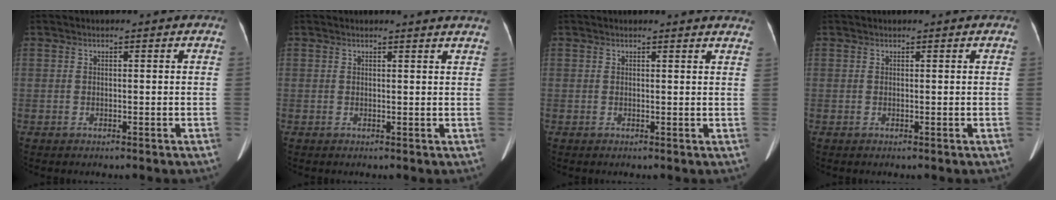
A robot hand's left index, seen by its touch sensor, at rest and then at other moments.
{"total": 3.4, "force": [3.2, -0.4, 0.9], "torque": [-0.016, -0.008, 0.021]}
{"total": 4.2, "force": [4.2, 0.2, 0.6], "torque": [-0.009, -0.015, 0.020]}
{"total": 0.0}